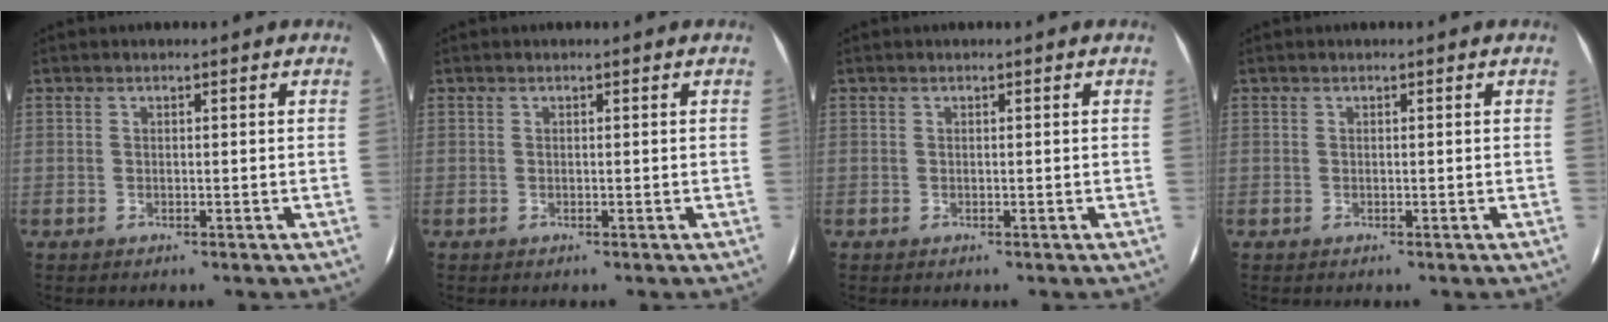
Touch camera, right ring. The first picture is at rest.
{"total": 0.0}
{"total": 0.0}
{"total": 0.0}